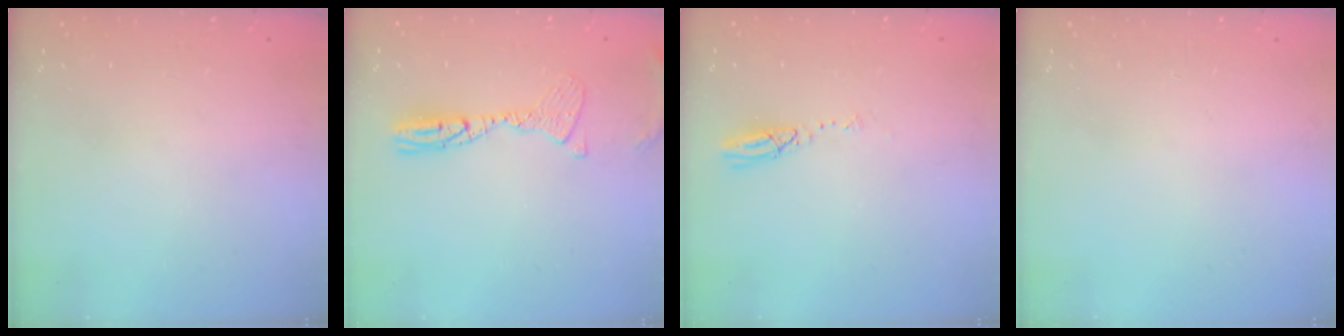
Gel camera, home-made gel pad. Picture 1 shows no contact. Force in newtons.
{"total": 11.8, "press": 11.6, "slide": 2.1}
{"total": 3.6, "press": 3.6, "slide": 0.2}
{"total": 0.0}